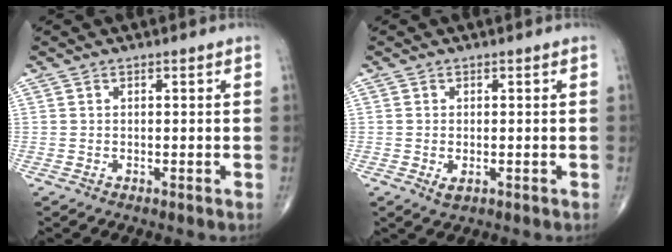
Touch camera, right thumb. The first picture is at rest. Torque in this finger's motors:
{"motor_torque": [-0.32, 0.06, -0.14, -0.10, 0.05]}